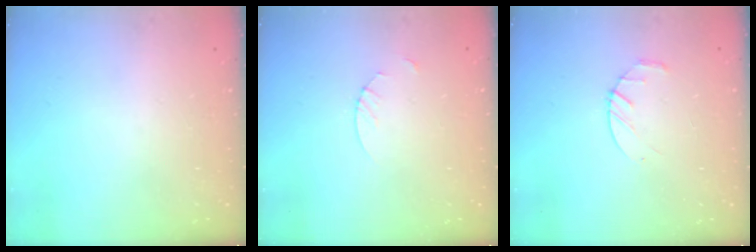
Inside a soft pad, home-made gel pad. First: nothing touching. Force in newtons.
{"total": 1.8, "press": 1.8, "slide": 0.2}
{"total": 3.6, "press": 3.6, "slide": 0.6}